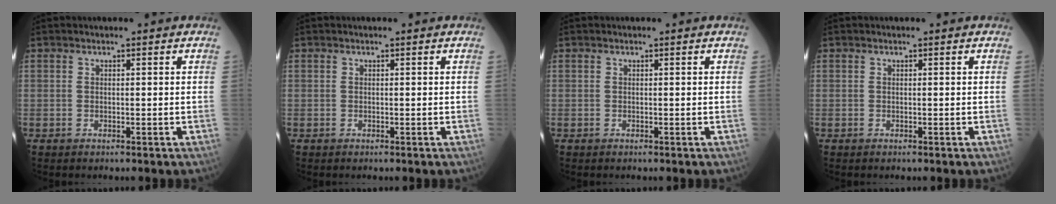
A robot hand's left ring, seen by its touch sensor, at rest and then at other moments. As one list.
[{"total": 0.0}, {"total": 0.0}, {"total": 0.0}]